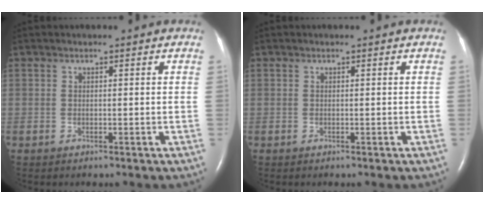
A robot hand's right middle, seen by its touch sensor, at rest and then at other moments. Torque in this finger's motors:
{"motor_torque": [-0.01, 0.02, 0.00, 0.00]}